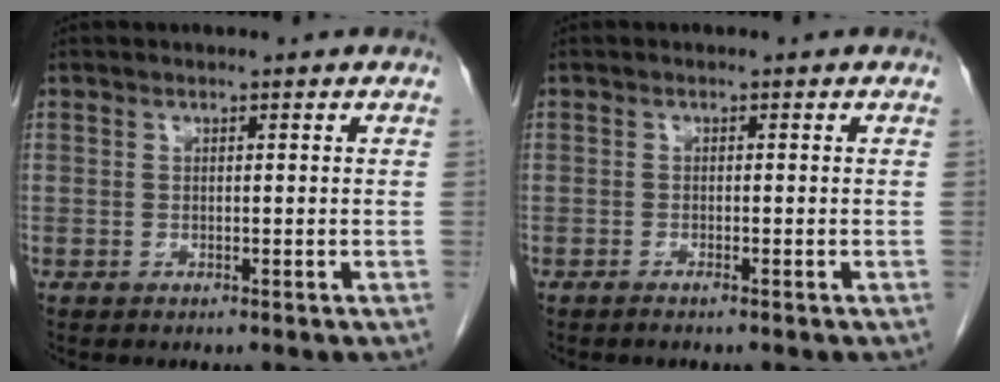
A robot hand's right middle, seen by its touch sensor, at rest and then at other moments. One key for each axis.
{"total": 0.8, "fx": -0.6, "fy": -0.1, "fz": 0.4, "tx": -0.010, "ty": 0.000, "tz": -0.012}